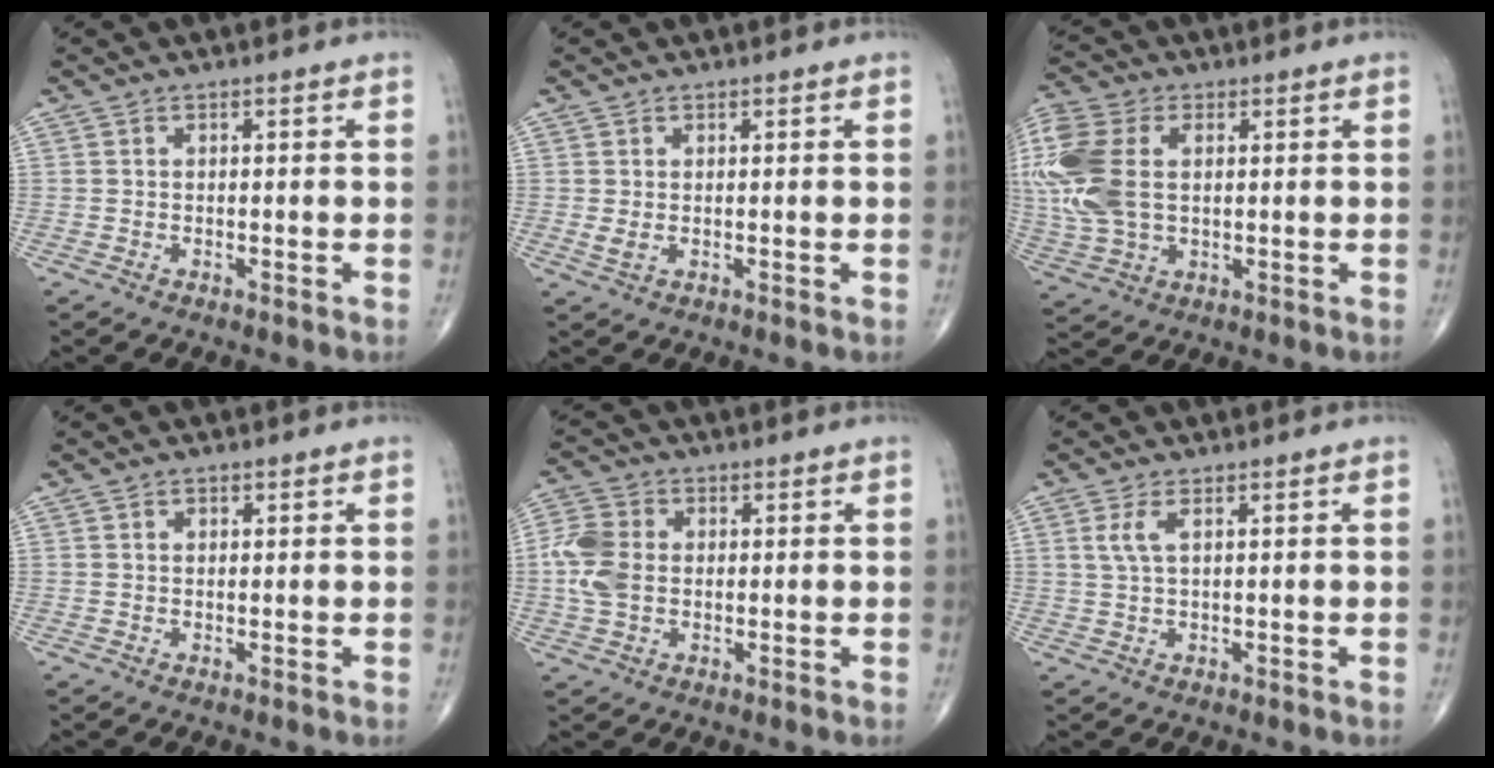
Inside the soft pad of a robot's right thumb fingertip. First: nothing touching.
{"total": 1.4, "force": [0.3, 0.8, 1.2], "torque": [-0.022, -0.005, 0.008]}
{"total": 16.6, "force": [2.0, 10.6, 12.6], "torque": [-0.322, 0.006, 0.043]}
{"total": 0.8, "force": [0.4, 0.7, 0.4], "torque": [0.000, -0.001, 0.005]}
{"total": 7.6, "force": [-0.2, 5.5, 5.2], "torque": [-0.121, 0.011, -0.008]}
{"total": 2.9, "force": [1.0, 1.0, 2.6], "torque": [-0.066, 0.004, 0.028]}